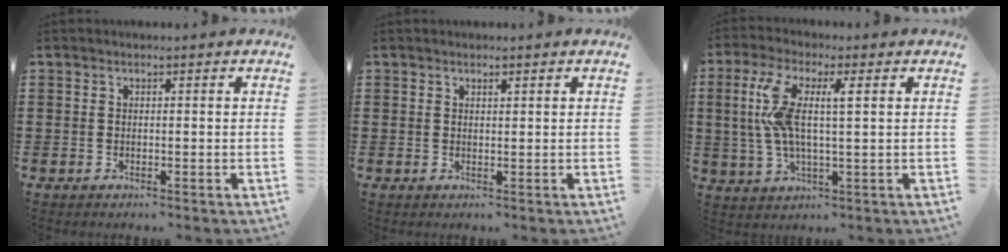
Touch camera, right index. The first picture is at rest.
{"total": 0.6, "force": [0.5, 0.2, 0.3], "torque": [-0.007, 0.000, 0.009]}
{"total": 8.4, "force": [1.6, 2.2, 7.9], "torque": [-0.185, -0.005, 0.016]}